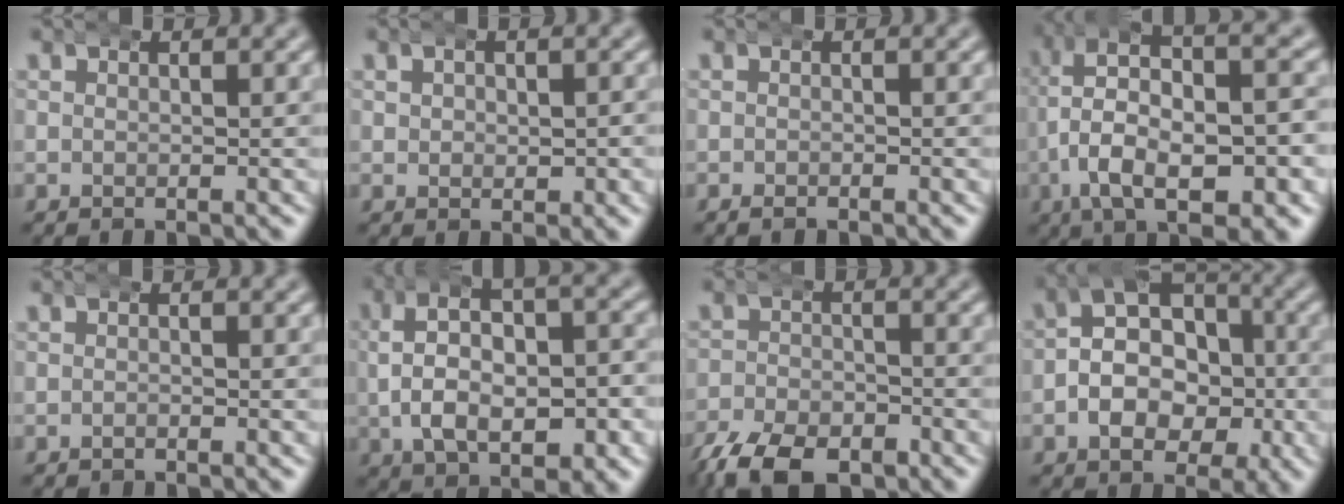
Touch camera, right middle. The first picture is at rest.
{"total": 1.4, "force": [0.2, 1.0, 0.9], "torque": [-0.019, -0.006, 0.010]}
{"total": 0.7, "force": [-0.7, 0.2, 0.1], "torque": [-0.006, -0.005, -0.010]}
{"total": 8.6, "force": [0.0, 4.4, 7.4], "torque": [-0.137, -0.022, 0.011]}
{"total": 0.5, "force": [-0.5, 0.0, 0.0], "torque": [-0.001, -0.002, -0.009]}
{"total": 8.4, "force": [0.6, 5.1, 6.7], "torque": [-0.102, -0.001, 0.008]}
{"total": 7.1, "force": [-5.3, 3.4, 3.3], "torque": [-0.051, -0.019, -0.087]}
{"total": 7.6, "force": [-1.0, 6.0, 4.6], "torque": [-0.069, -0.016, -0.022]}